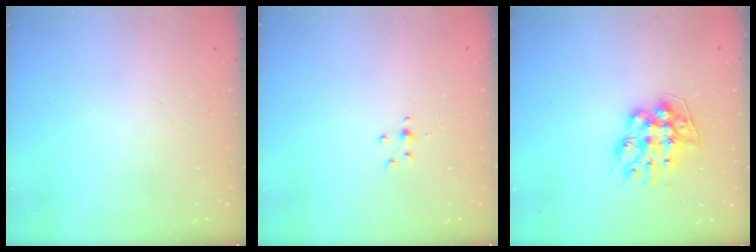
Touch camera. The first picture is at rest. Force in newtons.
{"total": 2.0, "press": 1.9, "slide": 0.5}
{"total": 11.3, "press": 11.3, "slide": 1.0}